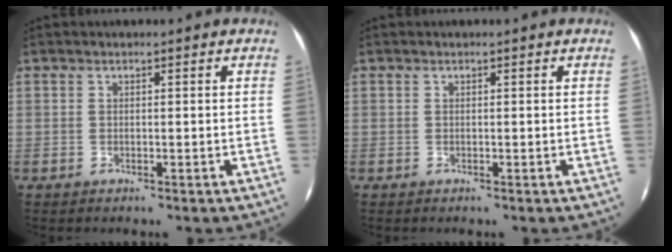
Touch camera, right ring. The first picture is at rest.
{"total": 0.0}